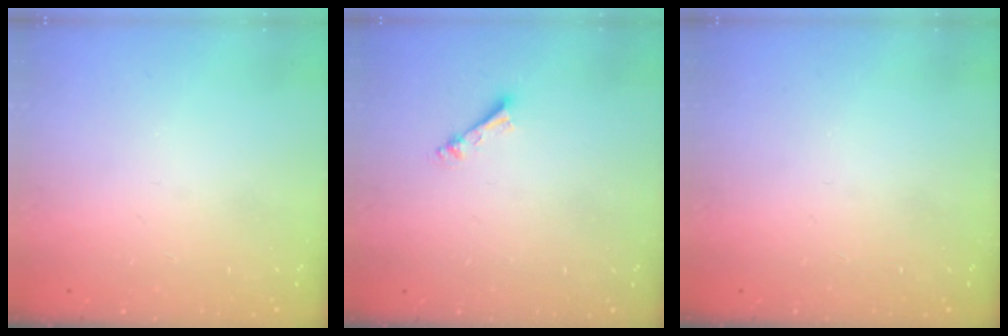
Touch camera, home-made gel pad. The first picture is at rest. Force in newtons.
{"total": 2.4, "press": 2.4, "slide": 0.4}
{"total": 0.0}